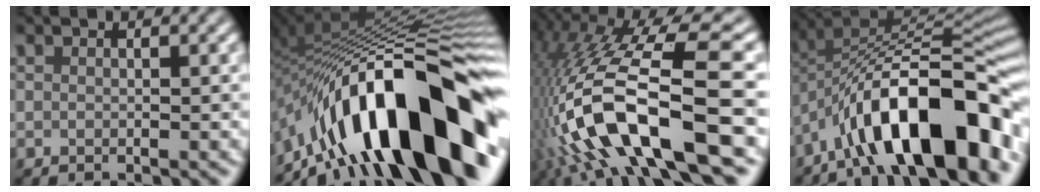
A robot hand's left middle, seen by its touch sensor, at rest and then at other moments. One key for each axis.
{"total": 16.6, "fx": -7.8, "fy": 6.0, "fz": 13.3, "tx": -0.194, "ty": 0.034, "tz": -0.145}
{"total": 15.3, "fx": -4.6, "fy": 4.6, "fz": 13.9, "tx": -0.276, "ty": 0.019, "tz": -0.071}
{"total": 13.8, "fx": -7.1, "fy": 4.8, "fz": 10.9, "tx": -0.156, "ty": 0.014, "tz": -0.122}